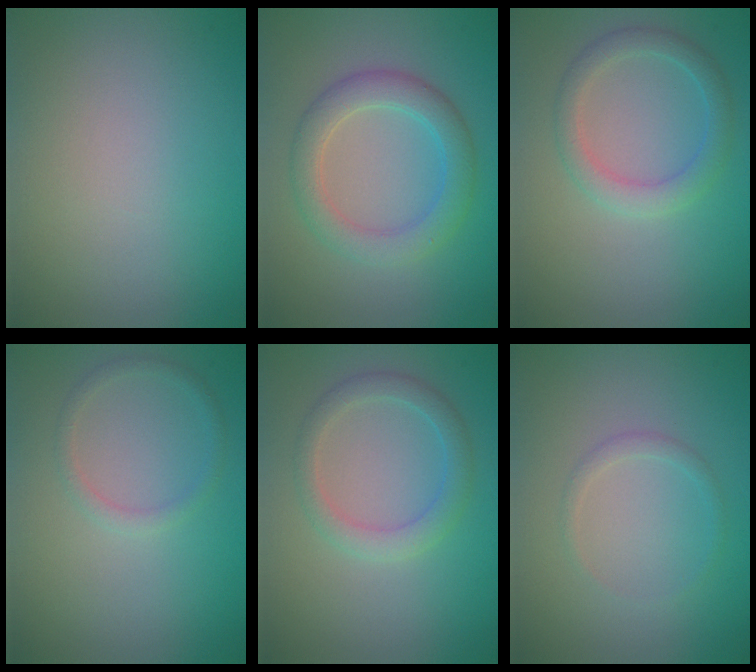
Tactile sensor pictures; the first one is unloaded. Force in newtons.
{"total": 4.0, "press": 4.0, "slide": 0.3}
{"total": 2.7, "press": 2.7, "slide": 0.1}
{"total": 1.2, "press": 1.2, "slide": 0.1}
{"total": 2.6, "press": 2.6, "slide": 0.4}
{"total": 1.0, "press": 1.0, "slide": 0.0}